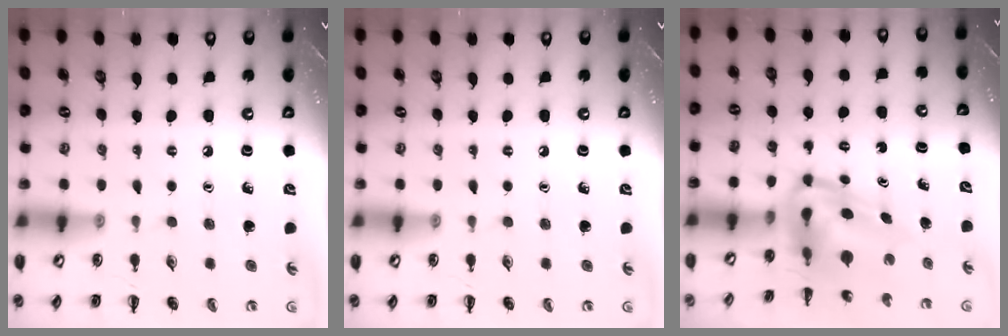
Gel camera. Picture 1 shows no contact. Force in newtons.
{"total": 0.0}
{"total": 5.1, "press": 5.0, "slide": 1.1}